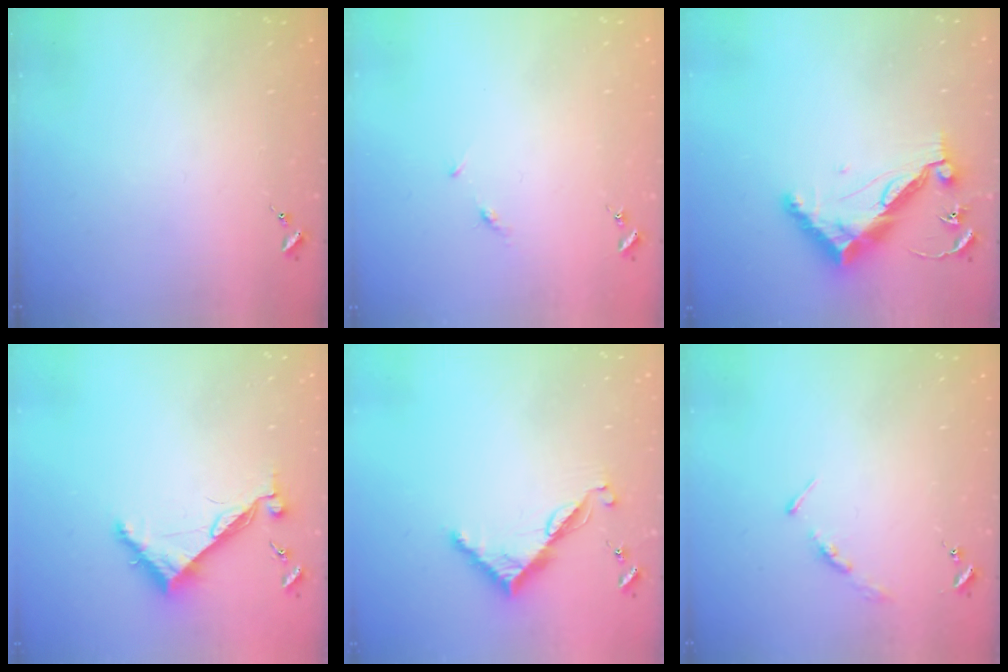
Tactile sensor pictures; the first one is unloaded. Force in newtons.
{"total": 3.9, "press": 3.8, "slide": 0.5}
{"total": 13.0, "press": 13.0, "slide": 0.6}
{"total": 7.3, "press": 7.3, "slide": 0.6}
{"total": 7.6, "press": 7.5, "slide": 0.6}
{"total": 3.5, "press": 3.5, "slide": 0.3}